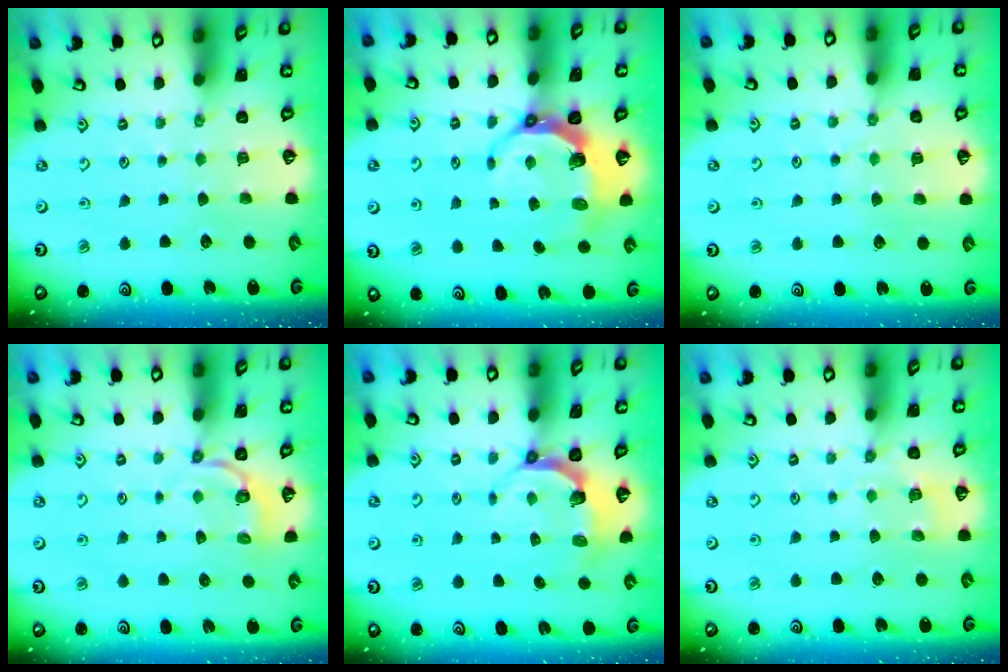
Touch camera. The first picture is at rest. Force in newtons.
{"total": 7.0, "press": 5.5, "slide": 4.3}
{"total": 4.3, "press": 4.3, "slide": 0.5}
{"total": 3.5, "press": 2.4, "slide": 2.6}
{"total": 5.1, "press": 4.0, "slide": 3.2}
{"total": 5.1, "press": 4.9, "slide": 1.5}